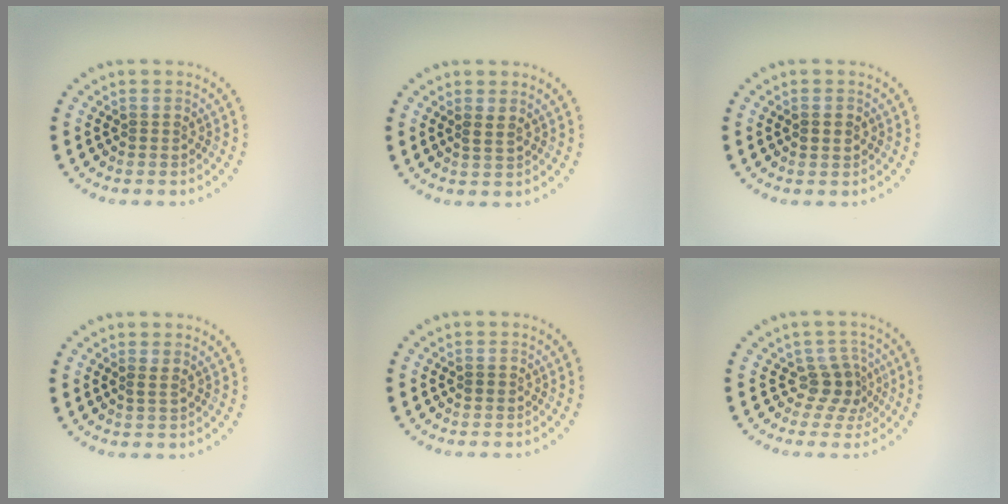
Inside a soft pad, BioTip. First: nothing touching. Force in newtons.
{"total": 0.7, "press": 0.5, "slide": 0.6}
{"total": 1.7, "press": 1.7, "slide": 0.1}
{"total": 0.6, "press": 0.3, "slide": 0.6}
{"total": 0.7, "press": 0.7, "slide": 0.1}
{"total": 2.6, "press": 1.8, "slide": 1.8}